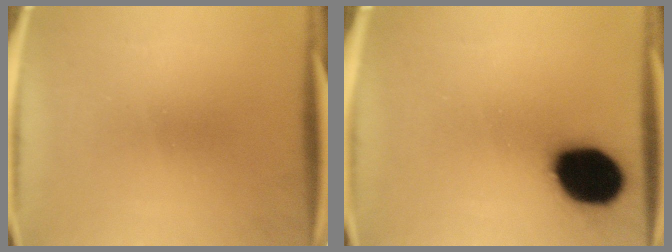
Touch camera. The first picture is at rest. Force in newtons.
{"total": 19.1}